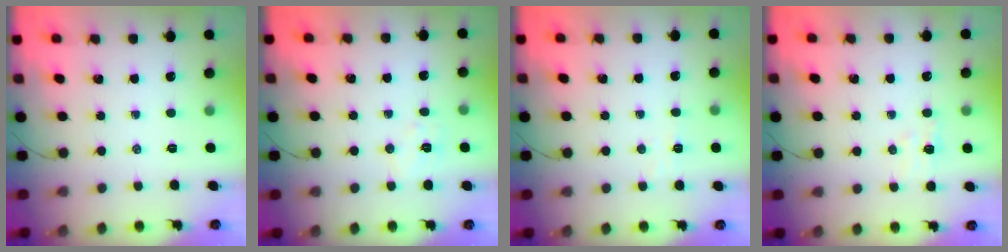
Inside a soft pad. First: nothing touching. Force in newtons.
{"total": 5.6, "press": 5.5, "slide": 0.9}
{"total": 3.1, "press": 2.9, "slide": 1.0}
{"total": 4.8, "press": 4.7, "slide": 1.1}